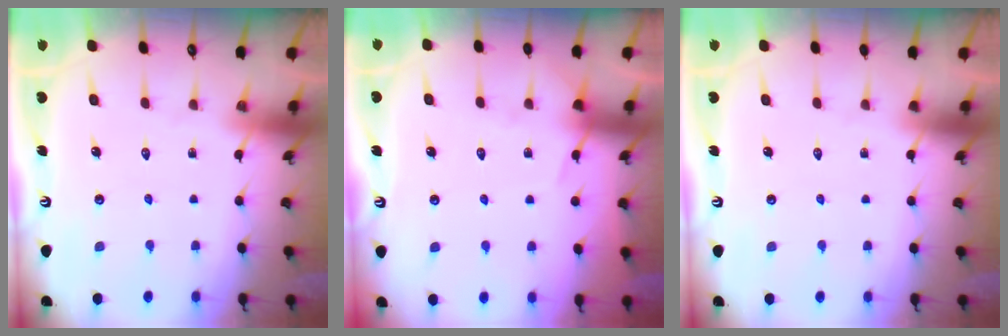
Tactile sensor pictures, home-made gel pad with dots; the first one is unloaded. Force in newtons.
{"total": 4.9, "press": 4.9, "slide": 0.6}
{"total": 0.0}